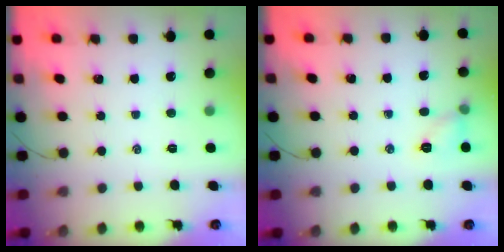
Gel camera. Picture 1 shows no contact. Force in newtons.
{"total": 5.9, "press": 5.9, "slide": 0.8}